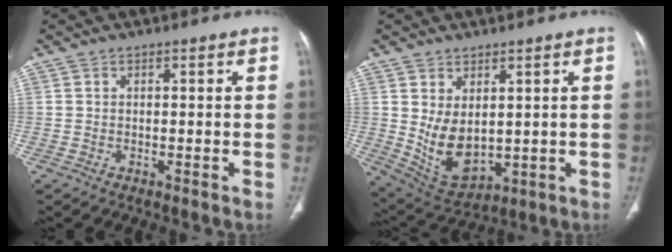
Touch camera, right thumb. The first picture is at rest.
{"total": 9.5, "force": [1.1, 5.9, 7.4], "torque": [-0.116, -0.017, 0.051]}